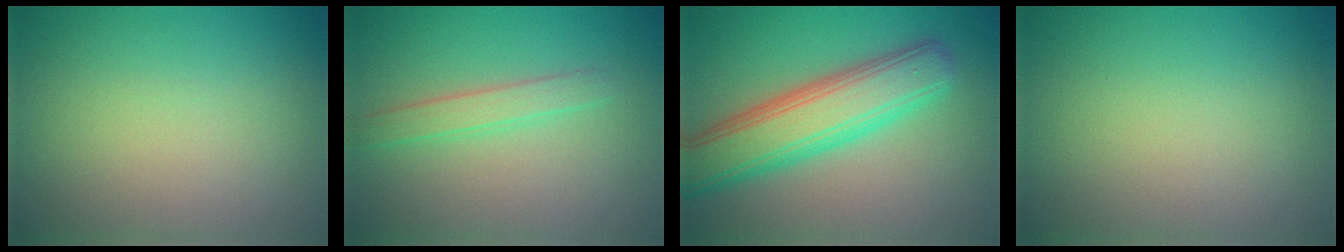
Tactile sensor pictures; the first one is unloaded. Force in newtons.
{"total": 1.9, "press": 1.9, "slide": 0.1}
{"total": 7.0, "press": 7.0, "slide": 0.2}
{"total": 0.0}